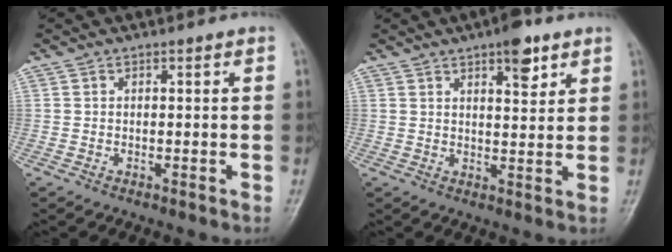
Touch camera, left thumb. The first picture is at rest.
{"total": 6.3, "force": [3.8, 2.3, 4.4], "torque": [-0.048, -0.019, 0.050]}